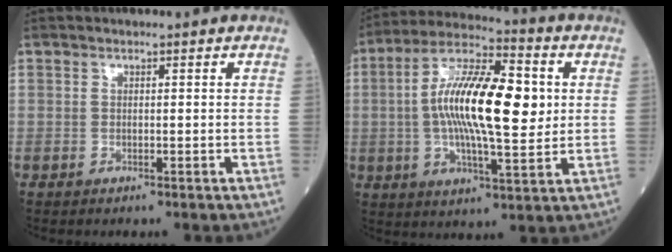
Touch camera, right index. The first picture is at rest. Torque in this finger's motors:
{"motor_torque": [0.70, -0.09, 1.06, 0.21]}